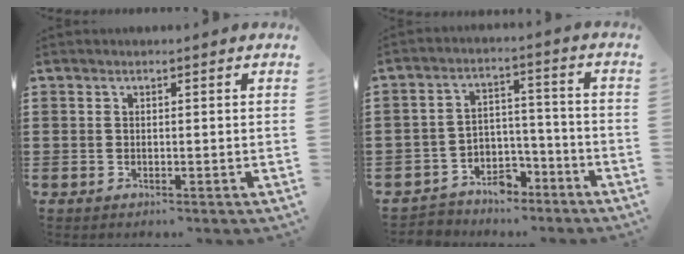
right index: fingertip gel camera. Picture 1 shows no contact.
{"total": 4.6, "force": [-3.9, 2.6, 0.3], "torque": [-0.013, 0.015, -0.076]}